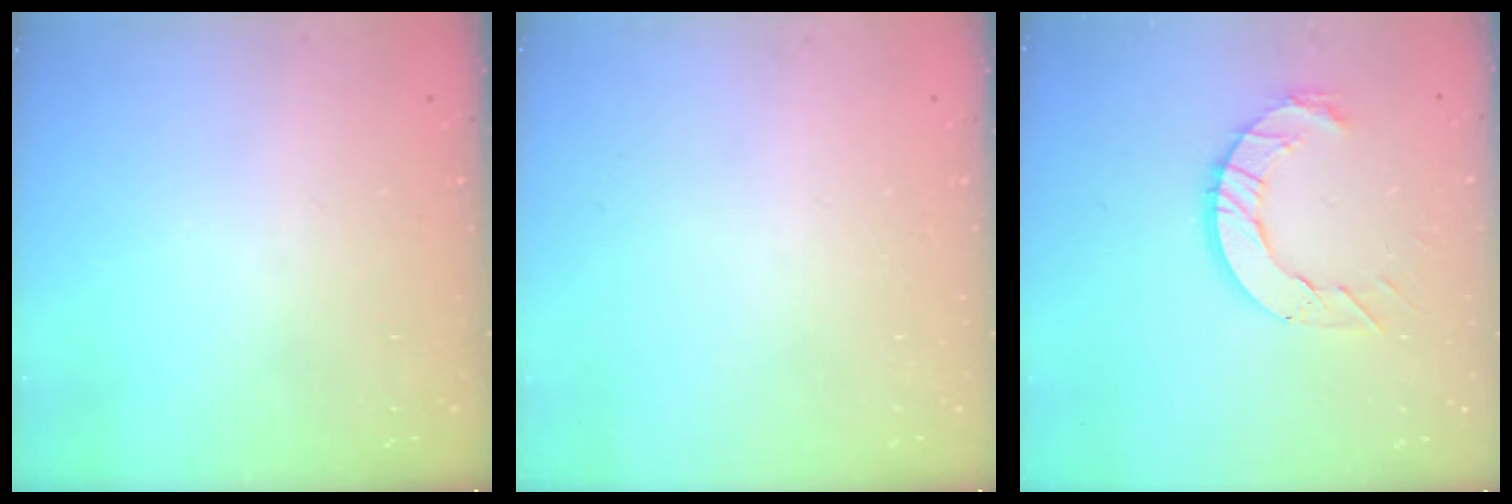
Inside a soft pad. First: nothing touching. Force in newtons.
{"total": 0.0}
{"total": 9.8, "press": 9.7, "slide": 1.1}